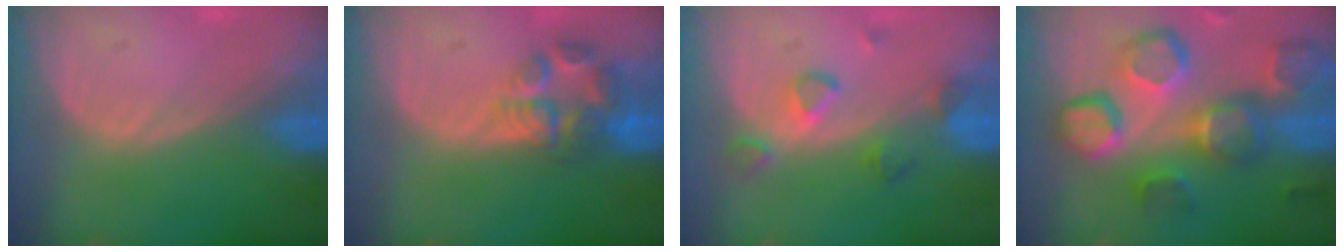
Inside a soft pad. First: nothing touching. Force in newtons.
{"total": 6.8, "press": 6.3, "slide": 2.6}
{"total": 4.4, "press": 4.3, "slide": 0.7}
{"total": 12.9, "press": 11.2, "slide": 6.4}